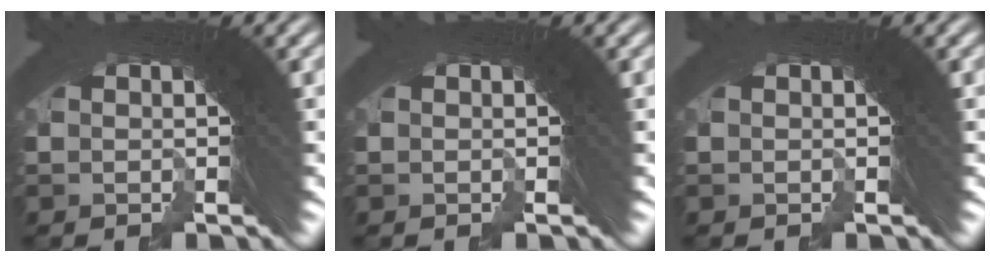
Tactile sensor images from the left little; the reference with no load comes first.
{"total": 0.0}
{"total": 0.0}